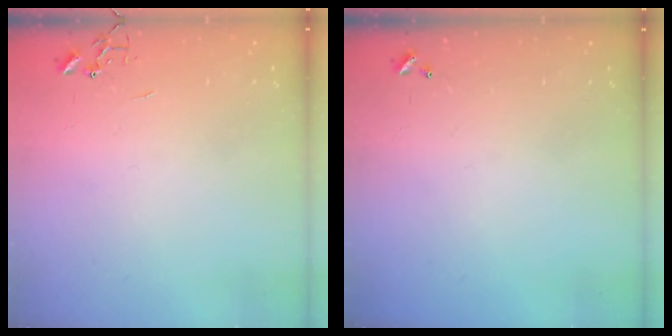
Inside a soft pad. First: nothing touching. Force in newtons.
{"total": 0.0}